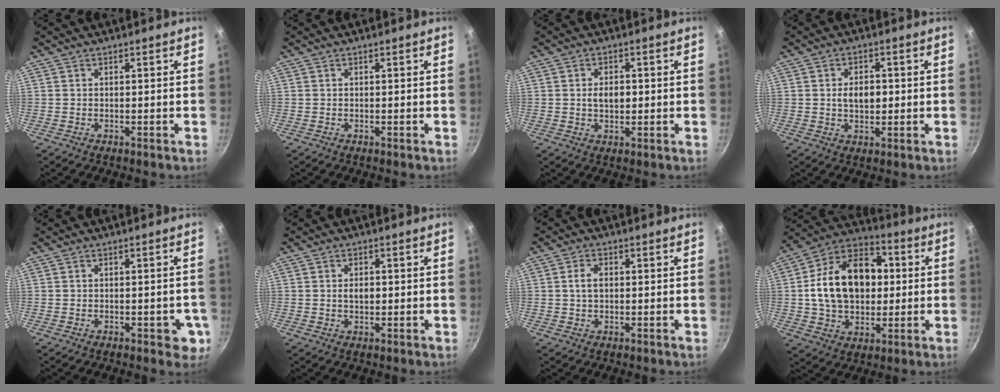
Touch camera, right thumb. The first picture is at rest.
{"total": 0.0}
{"total": 4.1, "force": [0.1, 2.6, 3.2], "torque": [-0.039, 0.003, 0.000]}
{"total": 5.3, "force": [0.2, 3.4, 4.1], "torque": [-0.049, 0.003, 0.000]}
{"total": 4.5, "force": [-1.3, 2.6, 3.5], "torque": [-0.015, 0.006, -0.015]}
{"total": 2.8, "force": [0.1, 1.8, 2.1], "torque": [-0.026, 0.003, 0.000]}
{"total": 3.3, "force": [0.3, 2.1, 2.4], "torque": [-0.036, 0.007, 0.004]}
{"total": 20.7, "force": [1.7, 14.6, 14.6], "torque": [-0.214, 0.030, 0.019]}